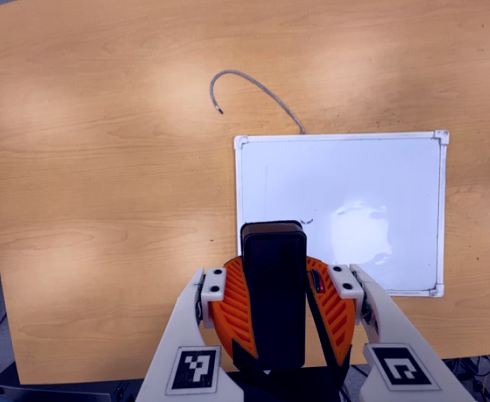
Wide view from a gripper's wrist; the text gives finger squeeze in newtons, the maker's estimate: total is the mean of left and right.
{"total": 10.4, "left": 10.3, "right": 10.5}